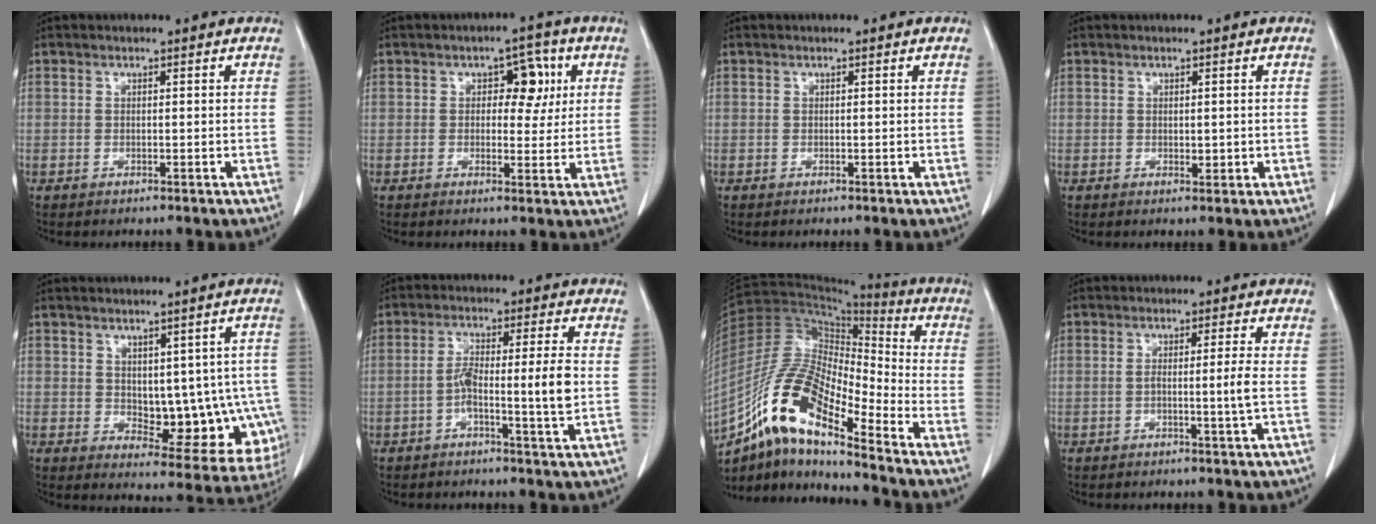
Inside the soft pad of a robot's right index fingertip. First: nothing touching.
{"total": 5.4, "force": [1.5, 3.0, 4.2], "torque": [-0.047, 0.015, 0.020]}
{"total": 0.0}
{"total": 1.3, "force": [0.0, 0.8, 1.1], "torque": [-0.012, -0.002, 0.003]}
{"total": 12.6, "force": [-1.0, 6.8, 10.5], "torque": [-0.108, 0.009, 0.006]}
{"total": 7.0, "force": [-1.3, -0.2, 6.9], "torque": [-0.125, 0.008, -0.024]}
{"total": 15.6, "force": [-9.9, 3.7, 11.5], "torque": [-0.230, 0.019, -0.178]}
{"total": 3.0, "force": [-0.6, -1.0, 2.8], "torque": [-0.049, -0.003, -0.010]}